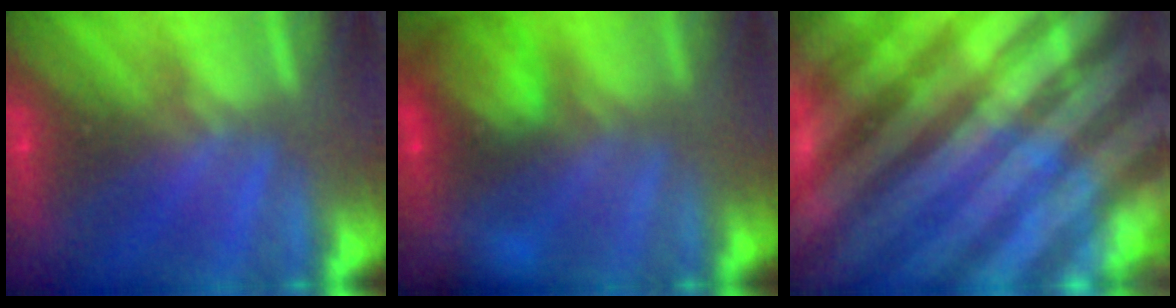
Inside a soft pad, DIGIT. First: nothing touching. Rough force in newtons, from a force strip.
{"total": 9.6}
{"total": 8.7}